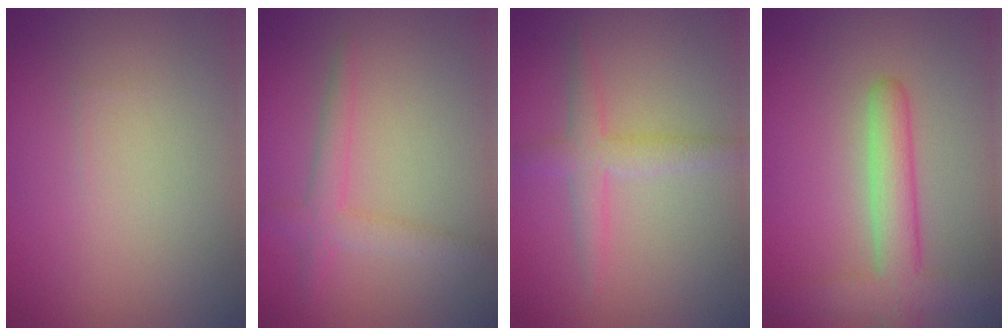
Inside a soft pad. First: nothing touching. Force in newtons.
{"total": 2.5, "press": 2.5, "slide": 0.1}
{"total": 2.8, "press": 2.8, "slide": 0.1}
{"total": 4.8, "press": 4.8, "slide": 0.4}